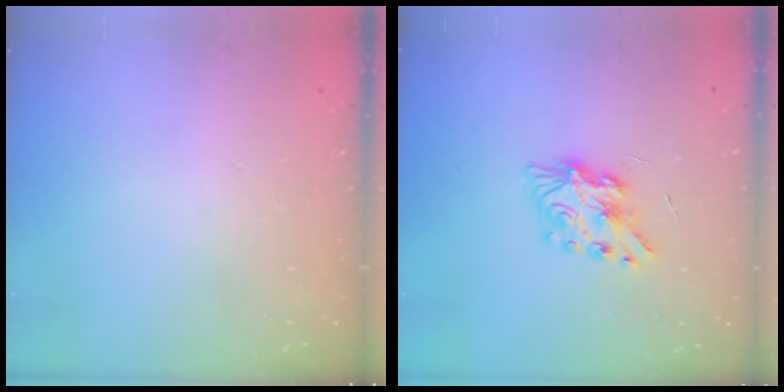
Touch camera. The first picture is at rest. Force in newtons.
{"total": 8.3, "press": 8.2, "slide": 0.2}